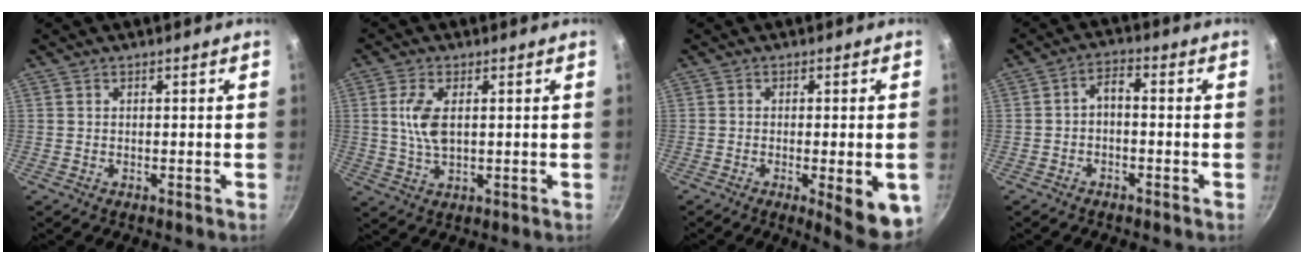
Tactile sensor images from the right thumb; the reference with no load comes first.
{"total": 6.4, "force": [1.0, 3.2, 5.5], "torque": [-0.110, 0.000, 0.021]}
{"total": 9.8, "force": [-2.9, 2.5, 9.0], "torque": [-0.099, 0.001, -0.032]}
{"total": 3.4, "force": [-1.3, 1.8, 2.6], "torque": [-0.044, 0.027, -0.023]}